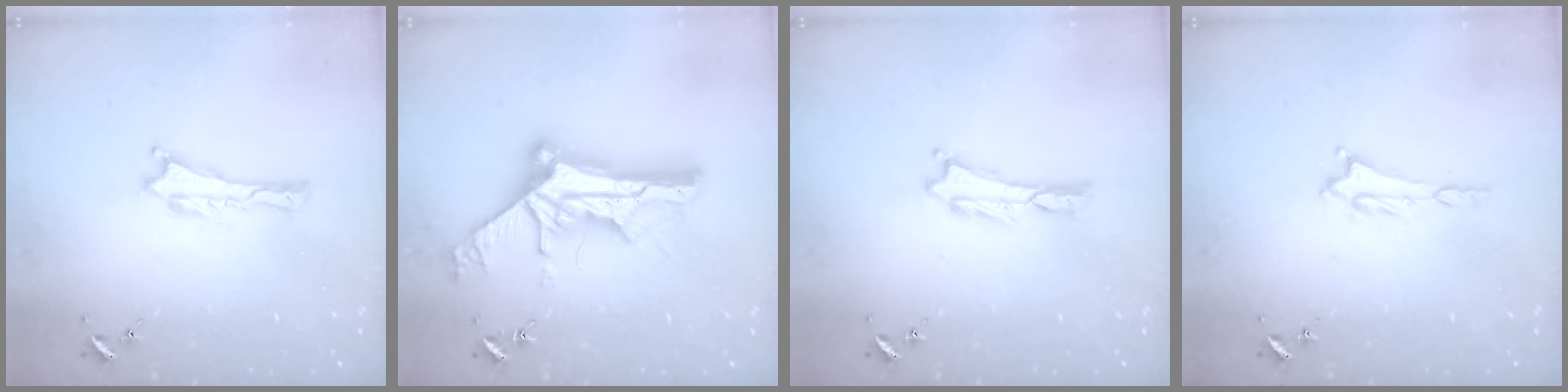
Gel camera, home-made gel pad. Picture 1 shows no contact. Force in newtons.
{"total": 14.7, "press": 14.7, "slide": 1.3}
{"total": 0.0}
{"total": 1.2, "press": 1.2, "slide": 0.2}